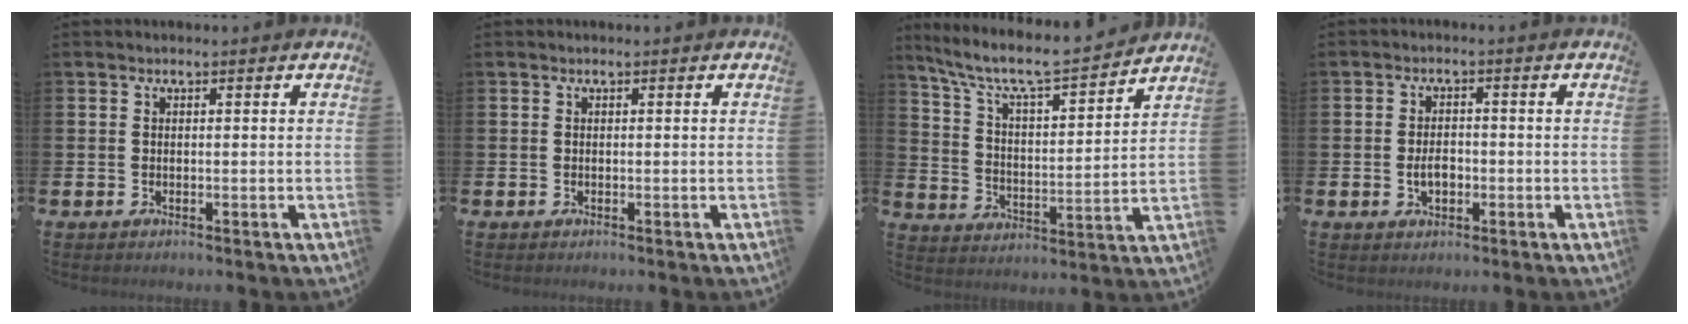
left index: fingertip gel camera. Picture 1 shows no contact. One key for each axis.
{"total": 0.0}
{"total": 8.4, "fx": 7.6, "fy": 1.3, "fz": 3.3, "tx": -0.102, "ty": -0.048, "tz": 0.126}
{"total": 2.8, "fx": -0.6, "fy": 1.8, "fz": 2.1, "tx": -0.030, "ty": -0.001, "tz": -0.014}